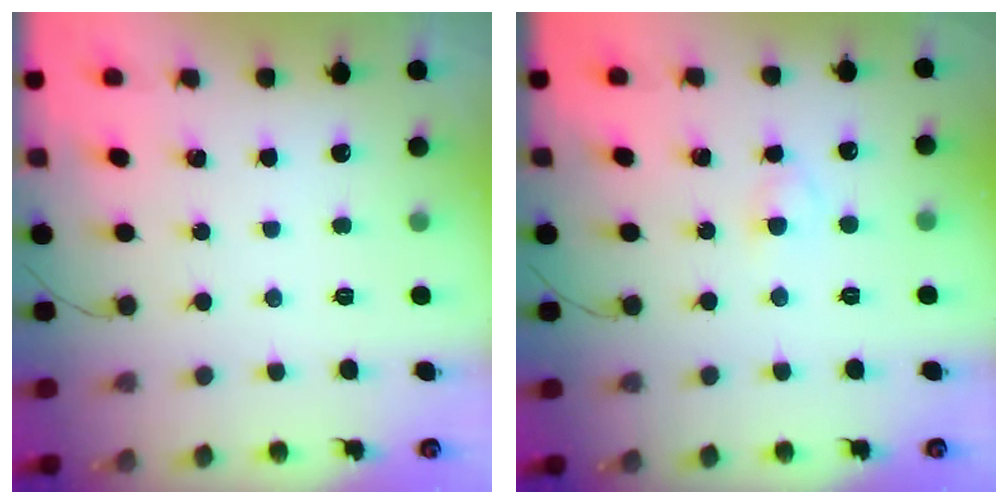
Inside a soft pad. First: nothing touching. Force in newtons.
{"total": 2.6, "press": 2.4, "slide": 1.1}